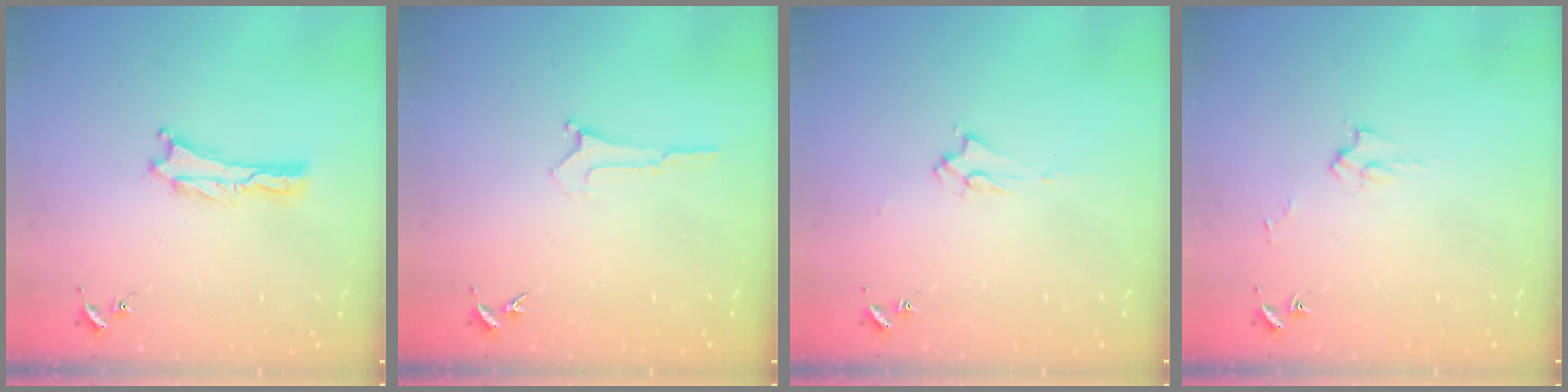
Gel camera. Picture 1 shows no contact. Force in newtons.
{"total": 0.0}
{"total": 1.9, "press": 1.9, "slide": 0.3}
{"total": 2.6, "press": 2.6, "slide": 0.3}